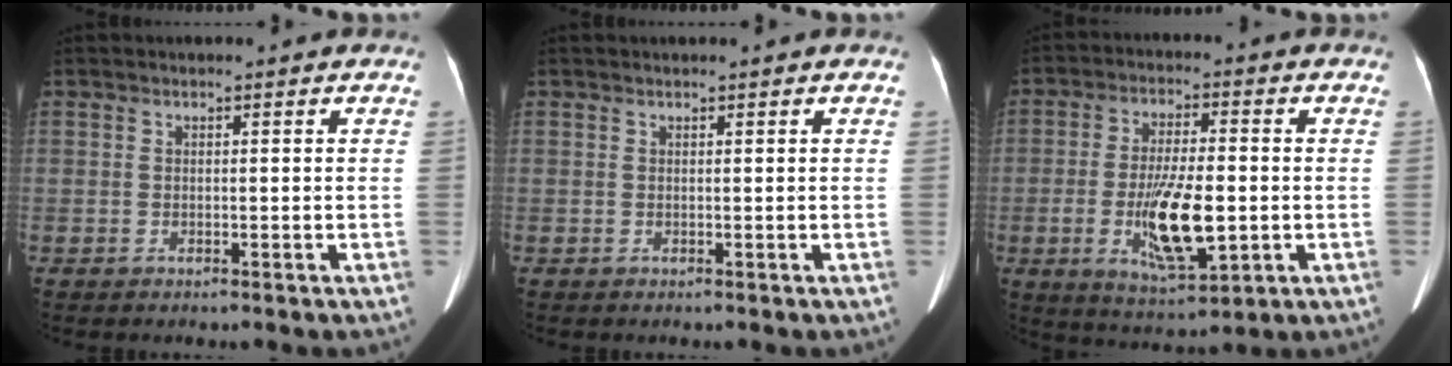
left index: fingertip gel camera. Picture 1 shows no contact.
{"total": 0.0}
{"total": 11.4, "force": [-2.2, 3.2, 10.7], "torque": [-0.203, -0.013, -0.032]}